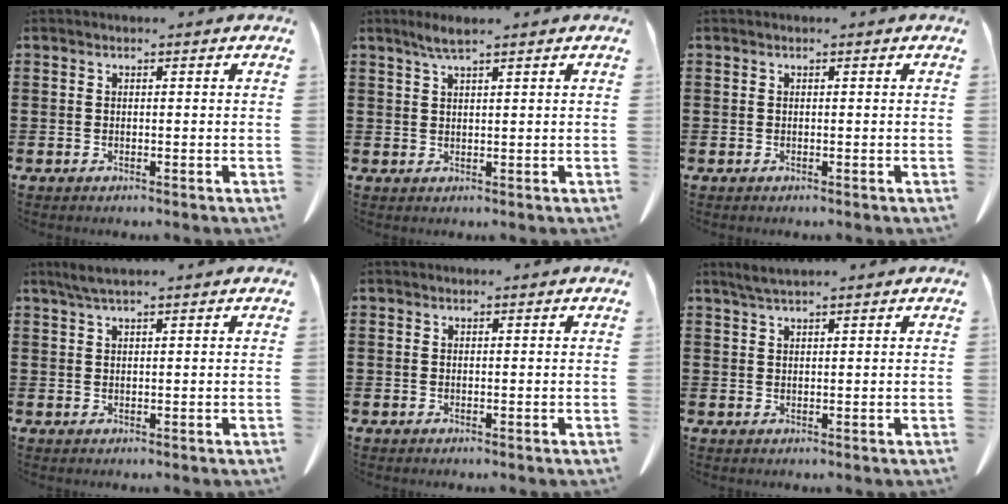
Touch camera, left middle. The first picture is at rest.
{"total": 2.6, "force": [1.8, 0.2, 1.9], "torque": [-0.039, 0.000, 0.032]}
{"total": 0.0}
{"total": 2.3, "force": [1.6, 0.2, 1.6], "torque": [-0.033, 0.000, 0.030]}
{"total": 0.0}
{"total": 1.9, "force": [1.6, -0.1, 1.0], "torque": [-0.023, -0.001, 0.031]}